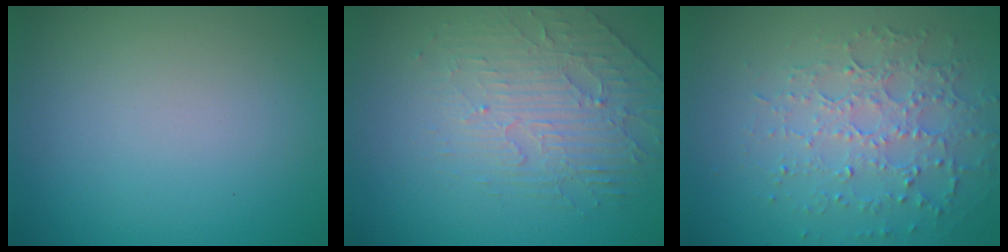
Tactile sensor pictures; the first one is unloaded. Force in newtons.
{"total": 2.8, "press": 2.3, "slide": 1.6}
{"total": 4.9, "press": 3.5, "slide": 3.4}